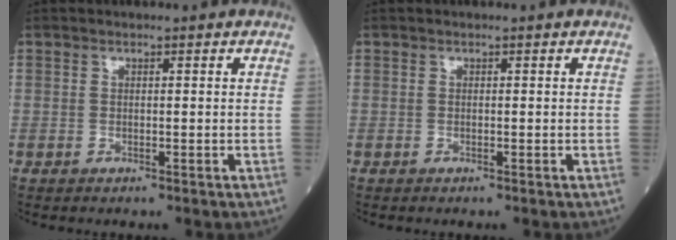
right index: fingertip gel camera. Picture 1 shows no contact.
{"total": 0.0}